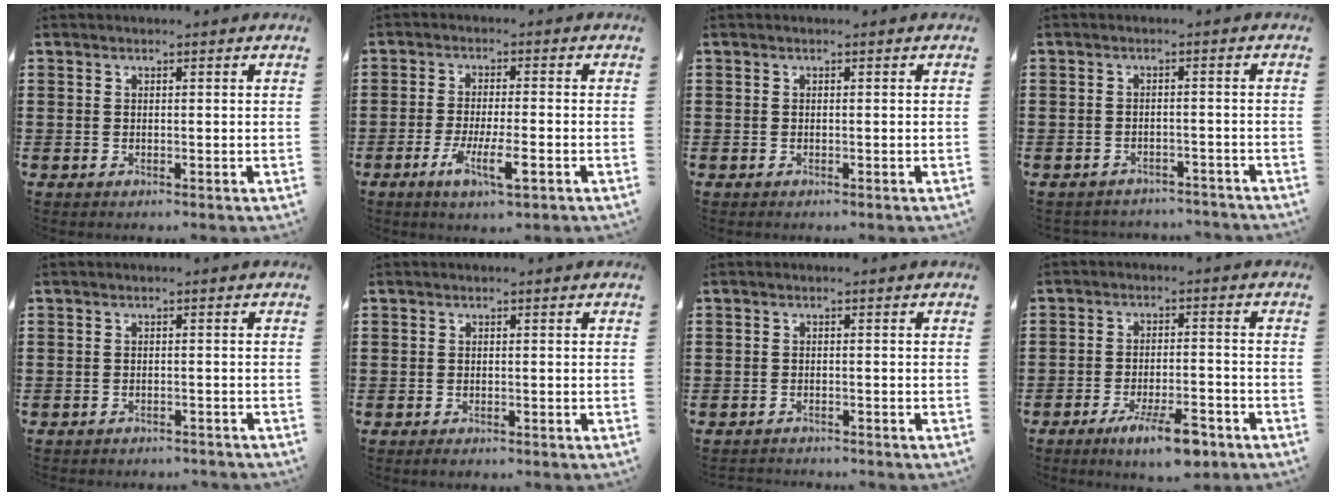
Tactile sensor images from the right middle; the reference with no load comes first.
{"total": 6.1, "force": [-2.8, 1.2, 5.3], "torque": [-0.105, -0.010, -0.051]}
{"total": 0.0}
{"total": 2.3, "force": [-2.3, 0.3, -0.1], "torque": [-0.006, -0.003, -0.049]}
{"total": 1.2, "force": [-1.2, 0.1, 0.1], "torque": [-0.005, 0.001, -0.026]}
{"total": 0.6, "force": [-0.6, 0.1, 0.2], "torque": [-0.007, -0.005, -0.010]}
{"total": 1.3, "force": [-1.3, 0.1, -0.2], "torque": [0.000, 0.004, -0.030]}
{"total": 6.8, "force": [-4.7, 1.8, 4.7], "torque": [-0.082, 0.002, -0.082]}